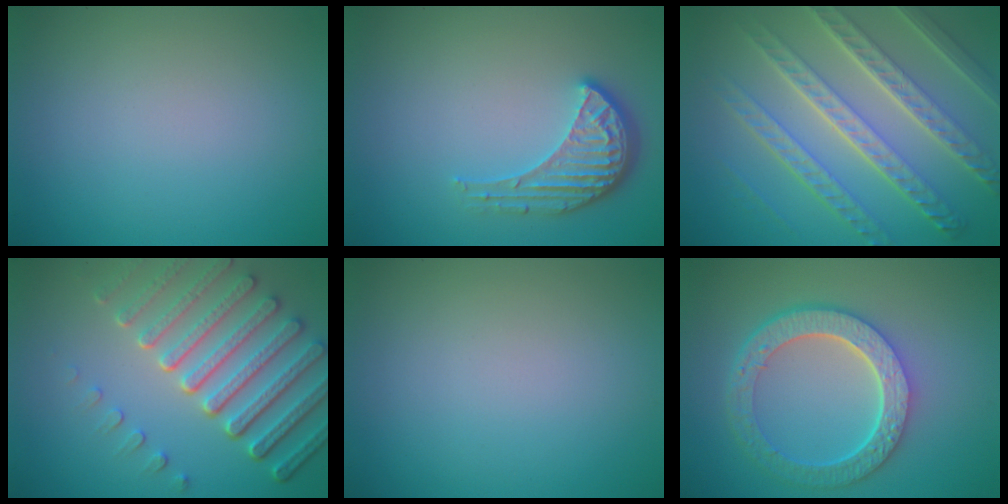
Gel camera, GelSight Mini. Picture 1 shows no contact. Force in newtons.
{"total": 3.9, "press": 3.2, "slide": 2.3}
{"total": 8.6, "press": 6.2, "slide": 6.0}
{"total": 7.6, "press": 5.7, "slide": 5.1}
{"total": 0.0}
{"total": 6.2, "press": 4.7, "slide": 4.1}